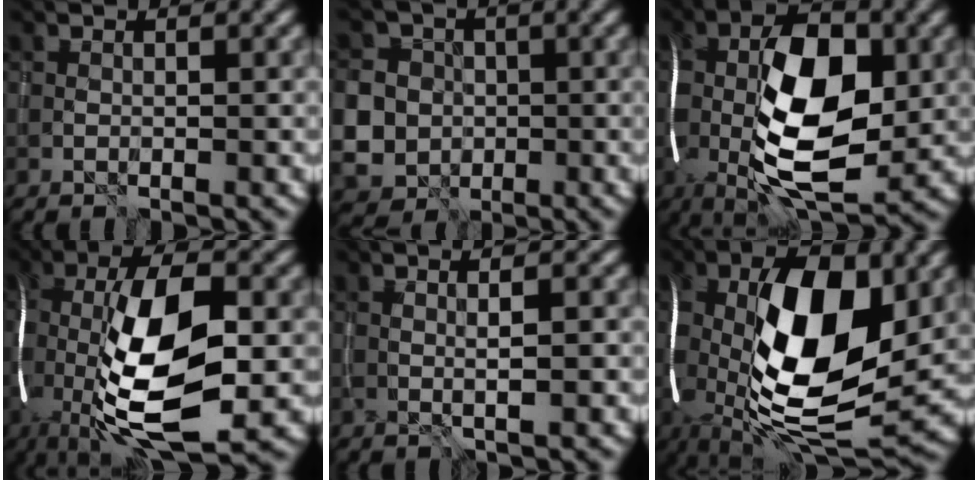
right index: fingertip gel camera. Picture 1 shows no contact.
{"total": 9.7, "force": [-1.5, 8.9, 3.5], "torque": [-0.088, -0.004, -0.058]}
{"total": 14.2, "force": [-0.5, 6.6, 12.6], "torque": [-0.212, 0.010, -0.016]}
{"total": 15.3, "force": [-2.4, 6.1, 13.8], "torque": [-0.266, 0.001, -0.047]}
{"total": 2.3, "force": [0.4, 0.7, 2.2], "torque": [-0.018, 0.003, -0.002]}
{"total": 16.3, "force": [-0.1, 7.4, 14.5], "torque": [-0.270, -0.002, -0.010]}